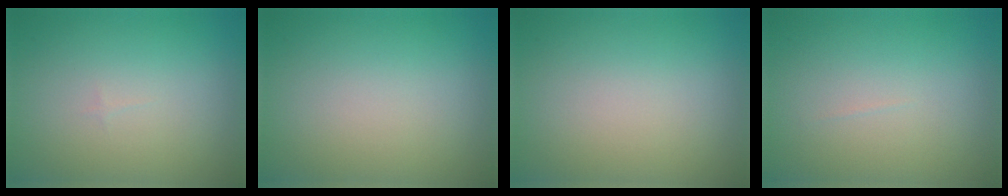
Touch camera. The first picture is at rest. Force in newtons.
{"total": 0.0}
{"total": 0.0}
{"total": 0.0}